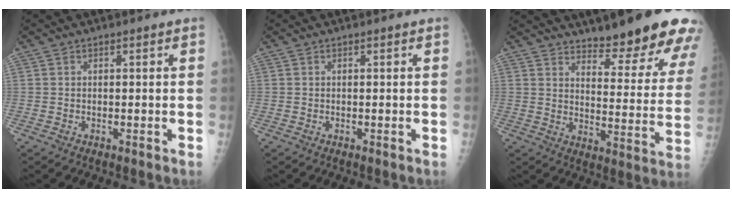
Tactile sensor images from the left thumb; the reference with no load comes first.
{"total": 0.0}
{"total": 20.2, "force": [15.3, 4.7, 12.4], "torque": [-0.133, -0.100, 0.201]}